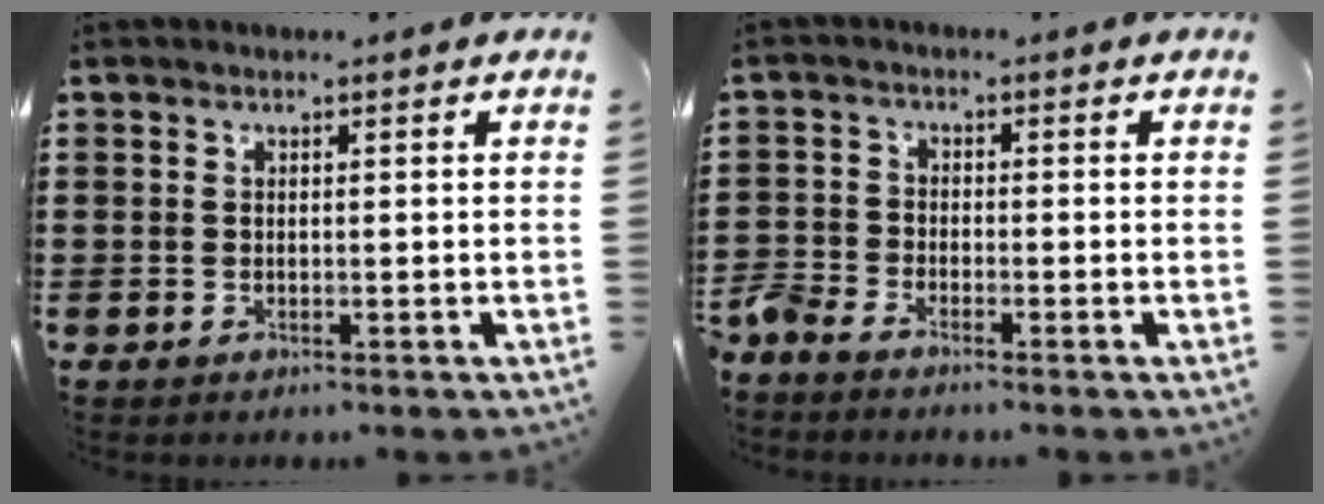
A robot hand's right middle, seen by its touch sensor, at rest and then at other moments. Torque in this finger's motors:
{"motor_torque": [1.59, -0.55, 0.33, 0.21]}